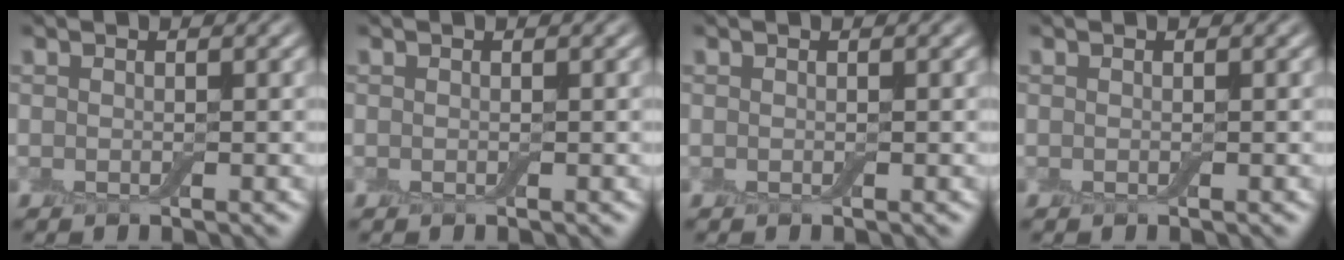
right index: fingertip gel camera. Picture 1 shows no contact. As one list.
[{"total": 0.0}, {"total": 0.0}, {"total": 0.0}]